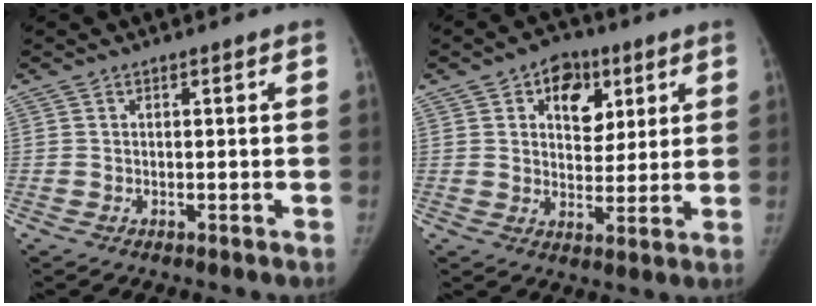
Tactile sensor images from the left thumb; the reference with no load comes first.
{"total": 9.7, "force": [4.4, 6.7, 5.5], "torque": [-0.036, -0.015, 0.062]}